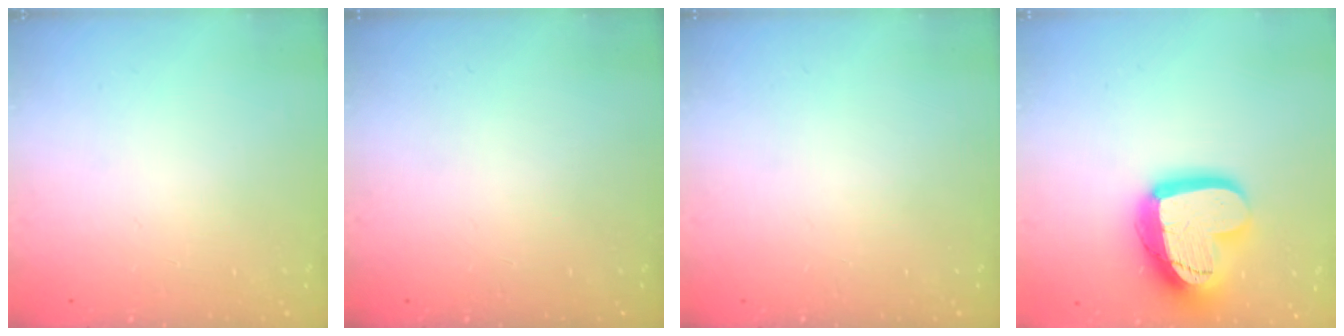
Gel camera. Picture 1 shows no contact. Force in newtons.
{"total": 0.0}
{"total": 0.0}
{"total": 19.5, "press": 19.4, "slide": 1.4}